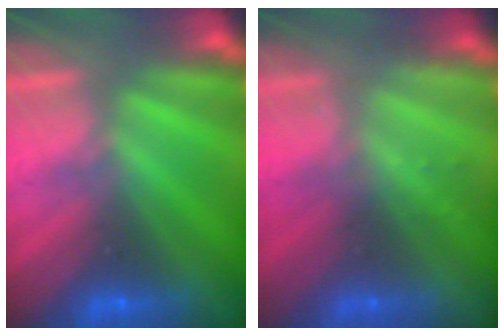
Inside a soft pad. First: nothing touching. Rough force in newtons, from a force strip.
{"total": 2.3}